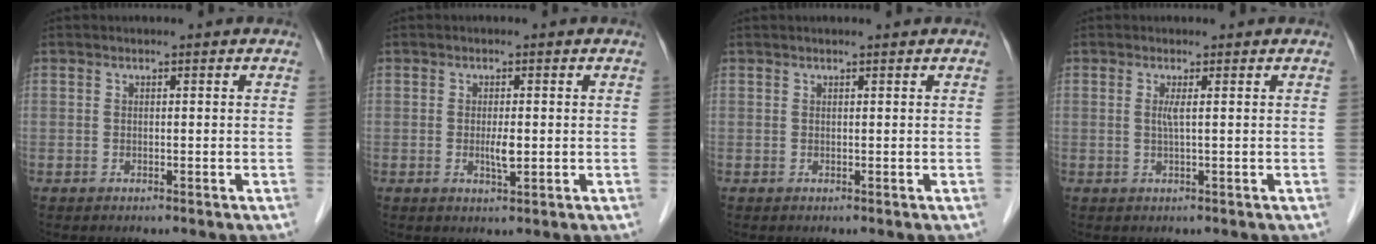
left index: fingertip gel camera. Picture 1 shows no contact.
{"total": 2.3, "force": [-0.3, 0.5, 2.2], "torque": [-0.047, -0.003, -0.003]}
{"total": 0.8, "force": [0.6, 0.0, 0.4], "torque": [-0.007, 0.011, 0.012]}
{"total": 1.3, "force": [0.3, -0.3, 1.3], "torque": [-0.031, -0.002, 0.005]}